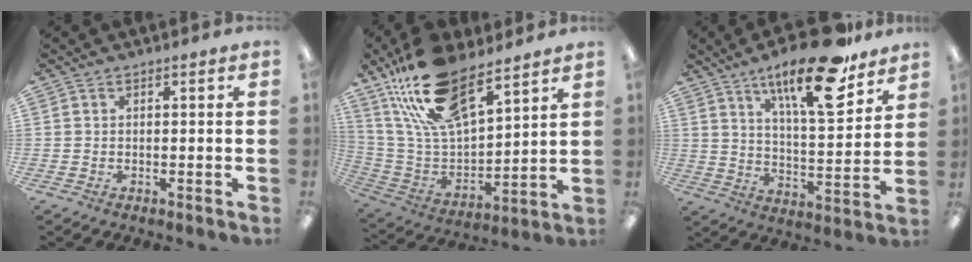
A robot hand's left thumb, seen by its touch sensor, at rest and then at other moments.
{"total": 22.0, "force": [15.8, 8.8, 12.5], "torque": [-0.254, -0.083, 0.283]}
{"total": 20.4, "force": [13.5, 6.2, 13.9], "torque": [-0.215, -0.073, 0.215]}